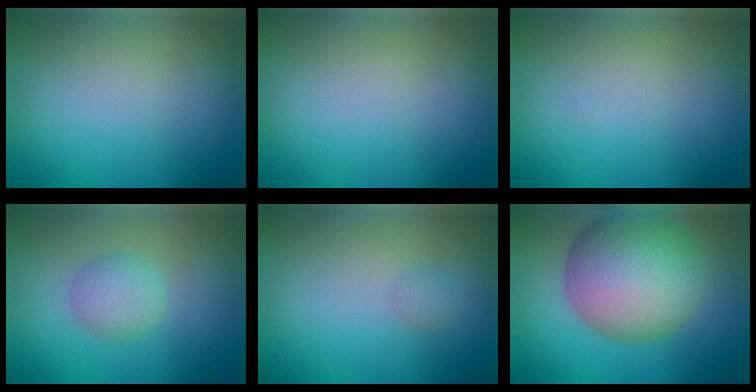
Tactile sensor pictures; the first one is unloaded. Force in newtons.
{"total": 0.0}
{"total": 0.0}
{"total": 2.4, "press": 2.4, "slide": 0.1}
{"total": 0.8, "press": 0.8, "slide": 0.1}
{"total": 11.7, "press": 11.7, "slide": 0.4}